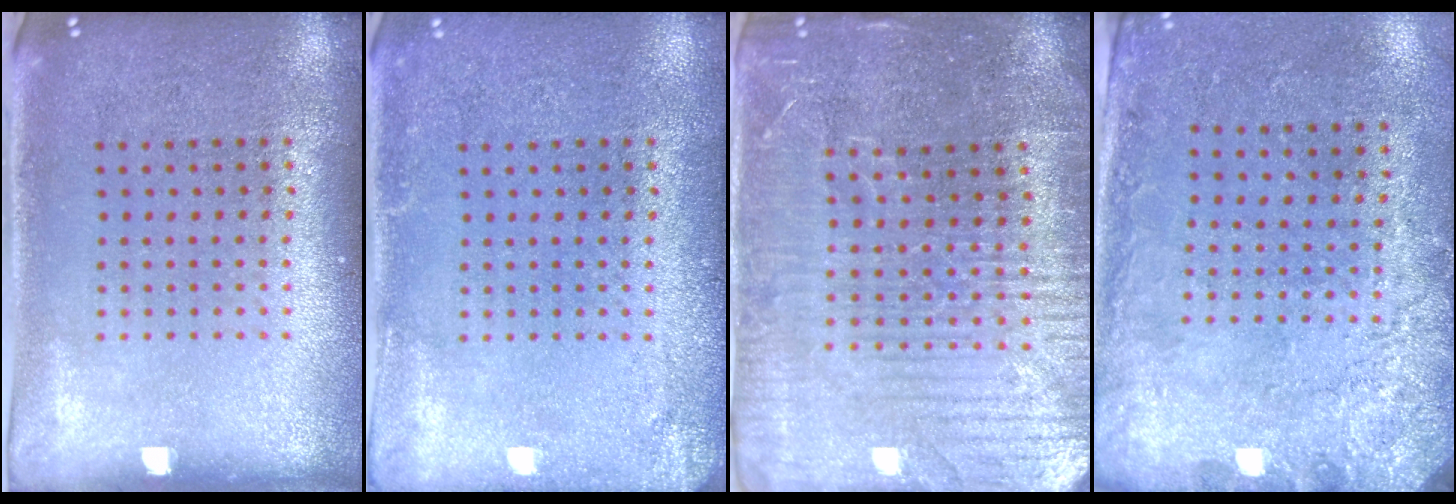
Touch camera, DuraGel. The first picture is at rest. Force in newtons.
{"total": 1.8, "press": 1.8, "slide": 0.2}
{"total": 4.4, "press": 4.2, "slide": 1.5}
{"total": 2.7, "press": 2.0, "slide": 1.8}